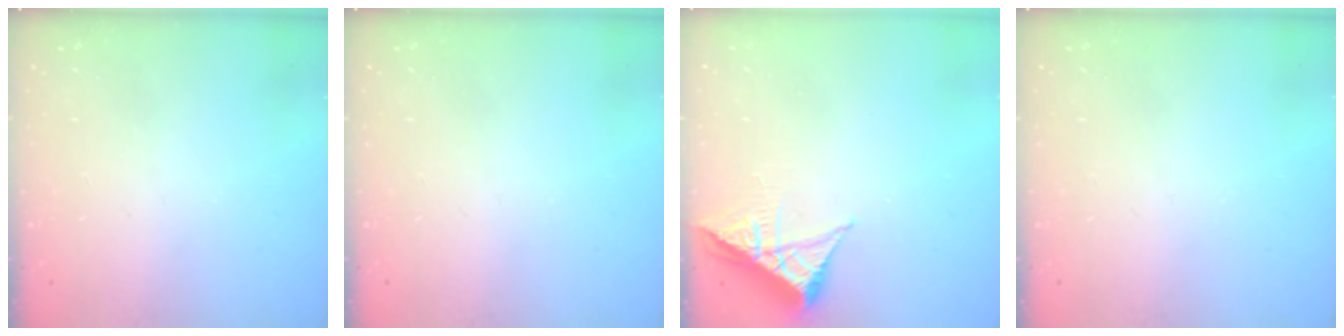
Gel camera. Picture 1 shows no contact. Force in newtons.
{"total": 0.0}
{"total": 6.3, "press": 6.2, "slide": 0.9}
{"total": 0.0}